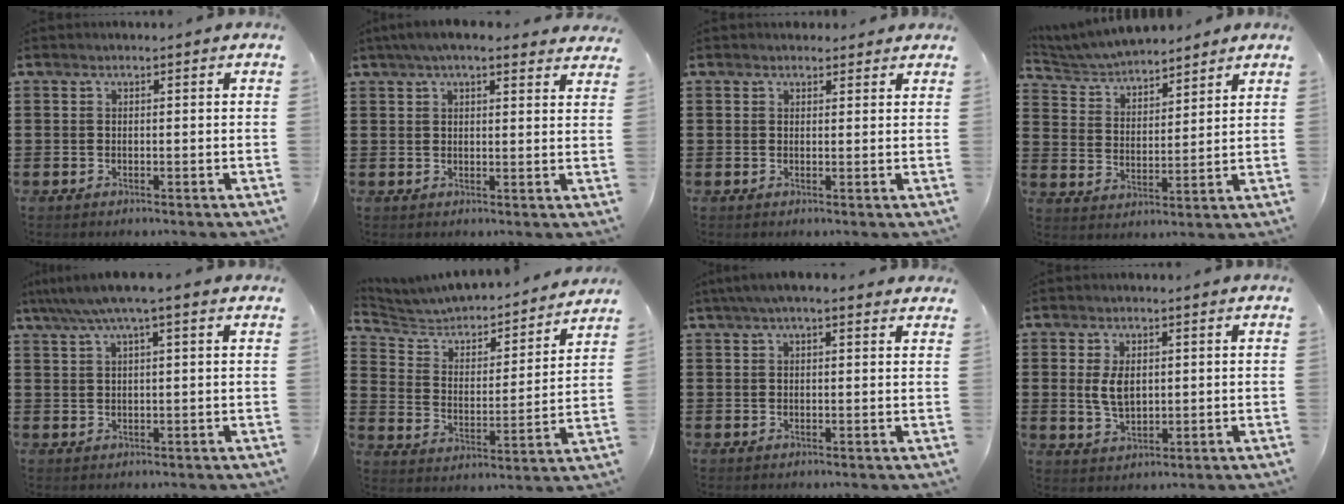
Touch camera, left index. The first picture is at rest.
{"total": 4.5, "force": [3.7, 0.9, 2.4], "torque": [-0.055, 0.002, 0.068]}
{"total": 1.5, "force": [1.4, 0.6, 0.2], "torque": [-0.006, 0.005, 0.027]}
{"total": 5.0, "force": [4.9, 0.8, 0.7], "torque": [-0.039, -0.022, 0.086]}
{"total": 4.5, "force": [2.8, 0.1, 3.5], "torque": [-0.073, 0.000, 0.049]}
{"total": 4.2, "force": [4.0, 1.2, 0.6], "torque": [-0.042, -0.036, 0.058]}
{"total": 3.5, "force": [2.6, 0.7, 2.3], "torque": [-0.050, 0.006, 0.046]}
{"total": 4.6, "force": [0.8, 2.7, 3.6], "torque": [-0.091, 0.003, 0.009]}